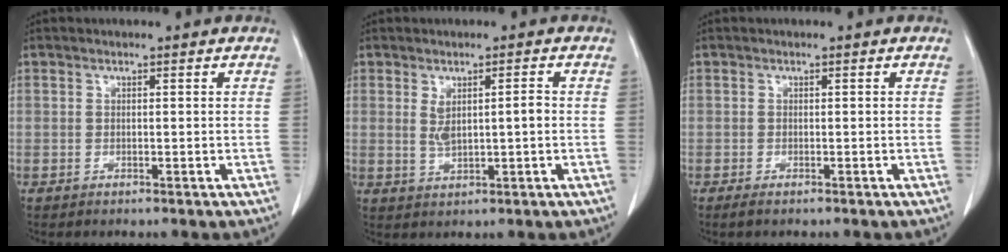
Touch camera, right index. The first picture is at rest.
{"total": 3.9, "force": [0.4, 1.1, 3.7], "torque": [-0.069, 0.006, 0.016]}
{"total": 1.2, "force": [-0.9, 0.2, 0.8], "torque": [-0.018, -0.003, -0.013]}